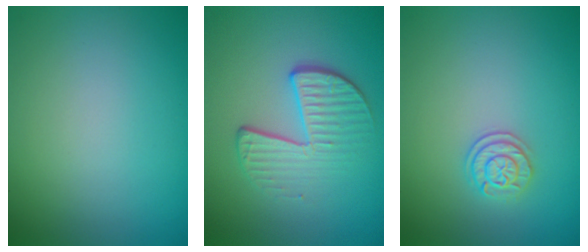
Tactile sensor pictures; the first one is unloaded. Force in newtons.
{"total": 4.0, "press": 2.8, "slide": 2.9}
{"total": 1.9, "press": 1.8, "slide": 0.5}